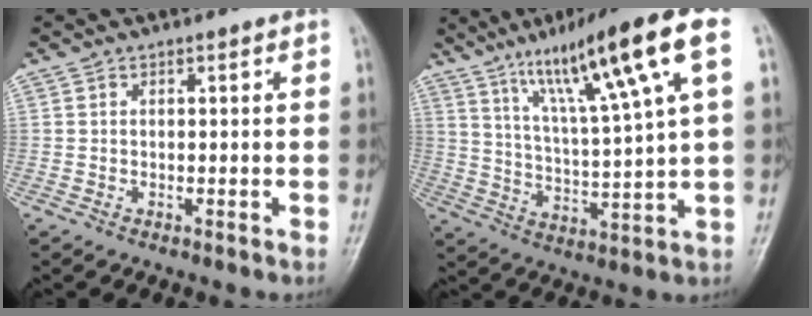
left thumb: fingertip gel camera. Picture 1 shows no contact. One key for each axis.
{"total": 18.5, "fx": 8.6, "fy": 1.8, "fz": 16.2, "tx": -0.258, "ty": -0.012, "tz": 0.144}